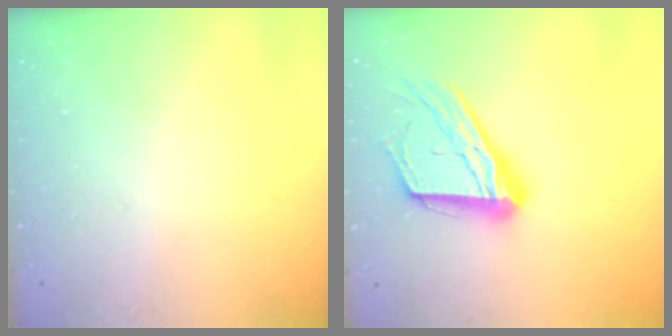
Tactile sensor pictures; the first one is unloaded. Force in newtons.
{"total": 18.3, "press": 18.2, "slide": 1.6}